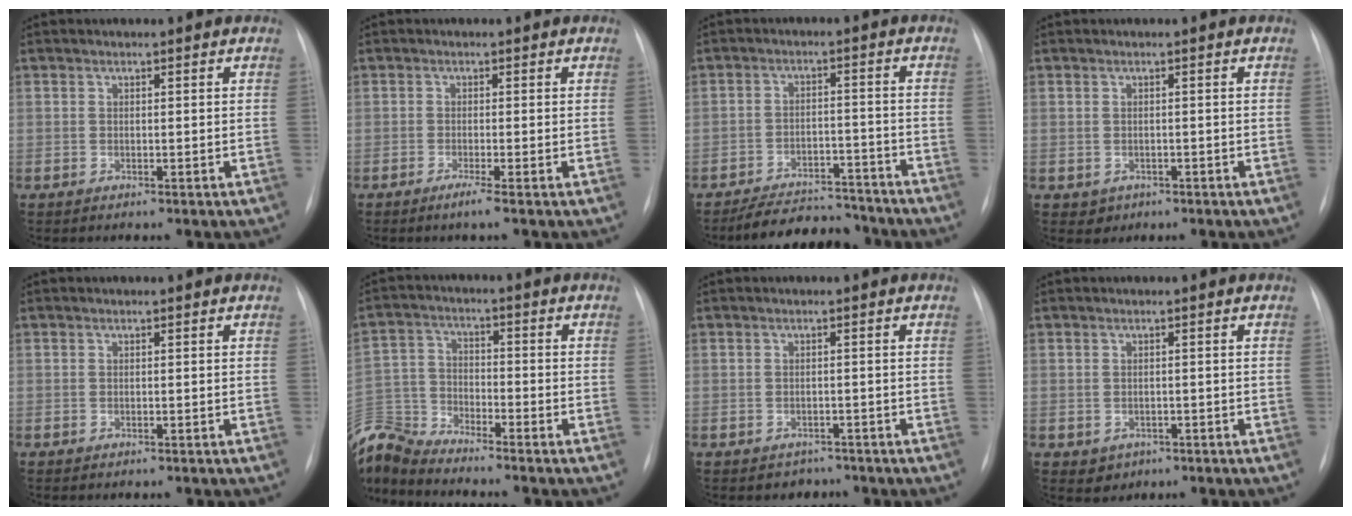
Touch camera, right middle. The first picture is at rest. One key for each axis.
{"total": 1.6, "fx": -1.0, "fy": -0.5, "fz": 1.2, "tx": -0.023, "ty": -0.005, "tz": -0.021}
{"total": 10.0, "fx": -9.3, "fy": 3.0, "fz": 2.0, "tx": -0.016, "ty": 0.011, "tz": -0.135}
{"total": 1.8, "fx": -0.8, "fy": 1.6, "fz": 0.3, "tx": -0.003, "ty": 0.005, "tz": -0.005}
{"total": 0.9, "fx": -0.8, "fy": 0.3, "fz": 0.4, "tx": -0.010, "ty": -0.002, "tz": -0.008}
{"total": 10.3, "fx": -10.2, "fy": 0.7, "fz": 0.9, "tx": -0.033, "ty": 0.018, "tz": -0.206}
{"total": 2.3, "fx": -1.7, "fy": 1.5, "fz": -0.2, "tx": -0.003, "ty": 0.009, "tz": -0.021}
{"total": 2.4, "fx": -1.0, "fy": 2.1, "fz": 0.6, "tx": -0.006, "ty": 0.005, "tz": -0.004}